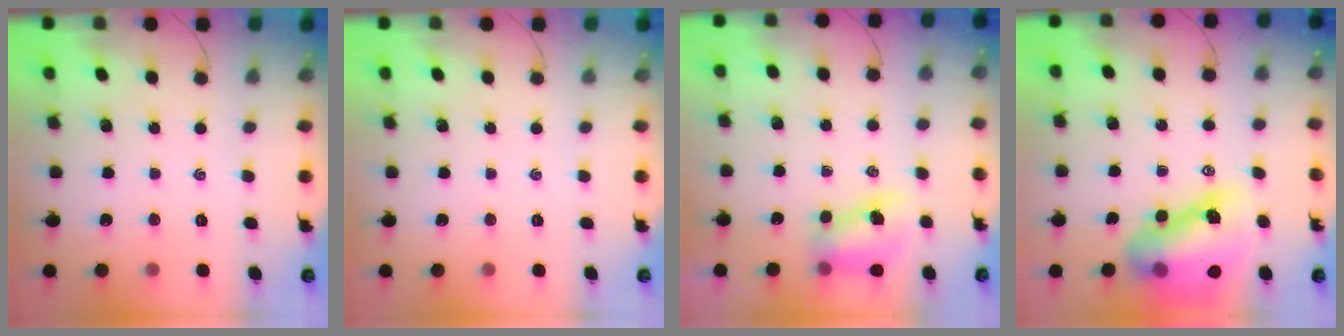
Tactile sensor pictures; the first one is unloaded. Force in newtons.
{"total": 0.0}
{"total": 8.3, "press": 8.2, "slide": 1.1}
{"total": 16.6, "press": 16.0, "slide": 4.6}